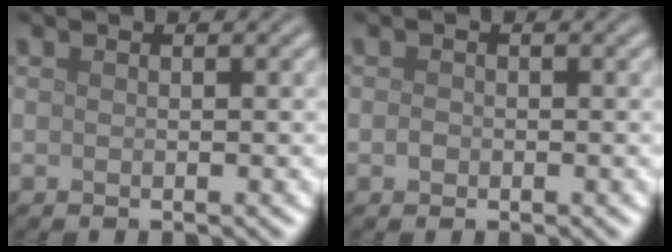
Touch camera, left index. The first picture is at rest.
{"total": 0.7, "force": [-0.2, 0.6, 0.2], "torque": [-0.003, -0.002, -0.006]}